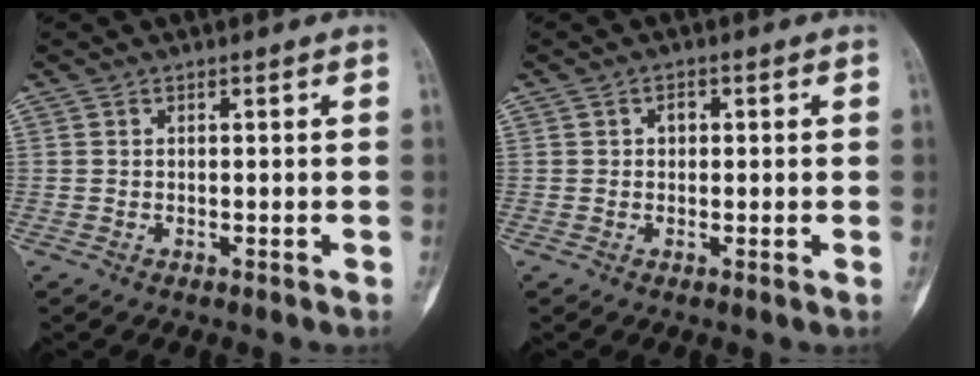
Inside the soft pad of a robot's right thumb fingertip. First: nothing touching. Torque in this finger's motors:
{"motor_torque": [-0.36, 0.36, 0.11, -0.09, -0.03]}